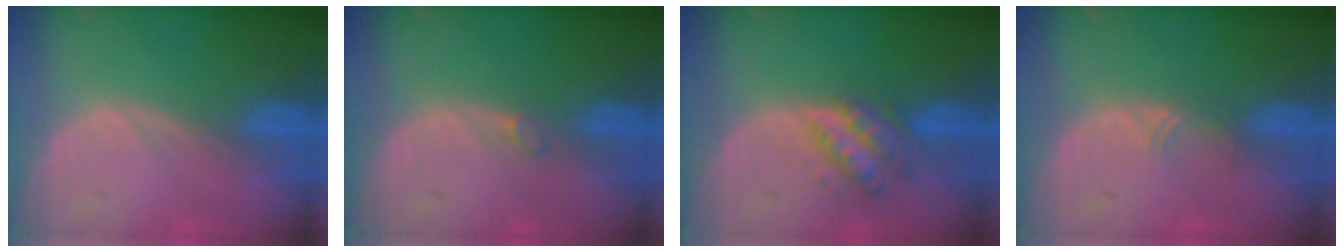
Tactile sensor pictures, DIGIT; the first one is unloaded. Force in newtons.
{"total": 0.9, "press": 0.8, "slide": 0.2}
{"total": 5.3, "press": 5.2, "slide": 0.4}
{"total": 1.4, "press": 1.1, "slide": 0.9}